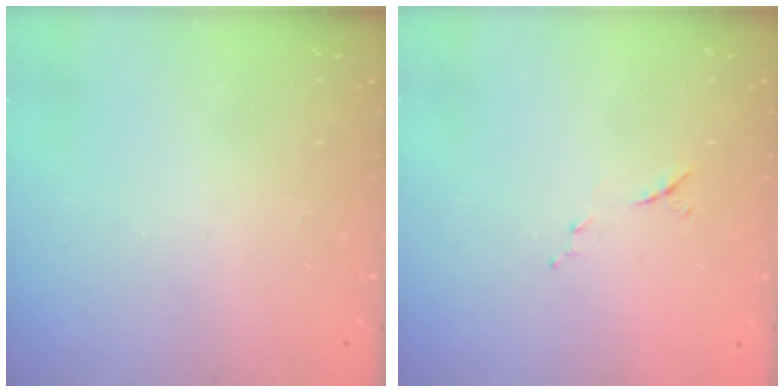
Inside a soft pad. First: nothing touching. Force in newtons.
{"total": 6.4, "press": 6.3, "slide": 1.3}